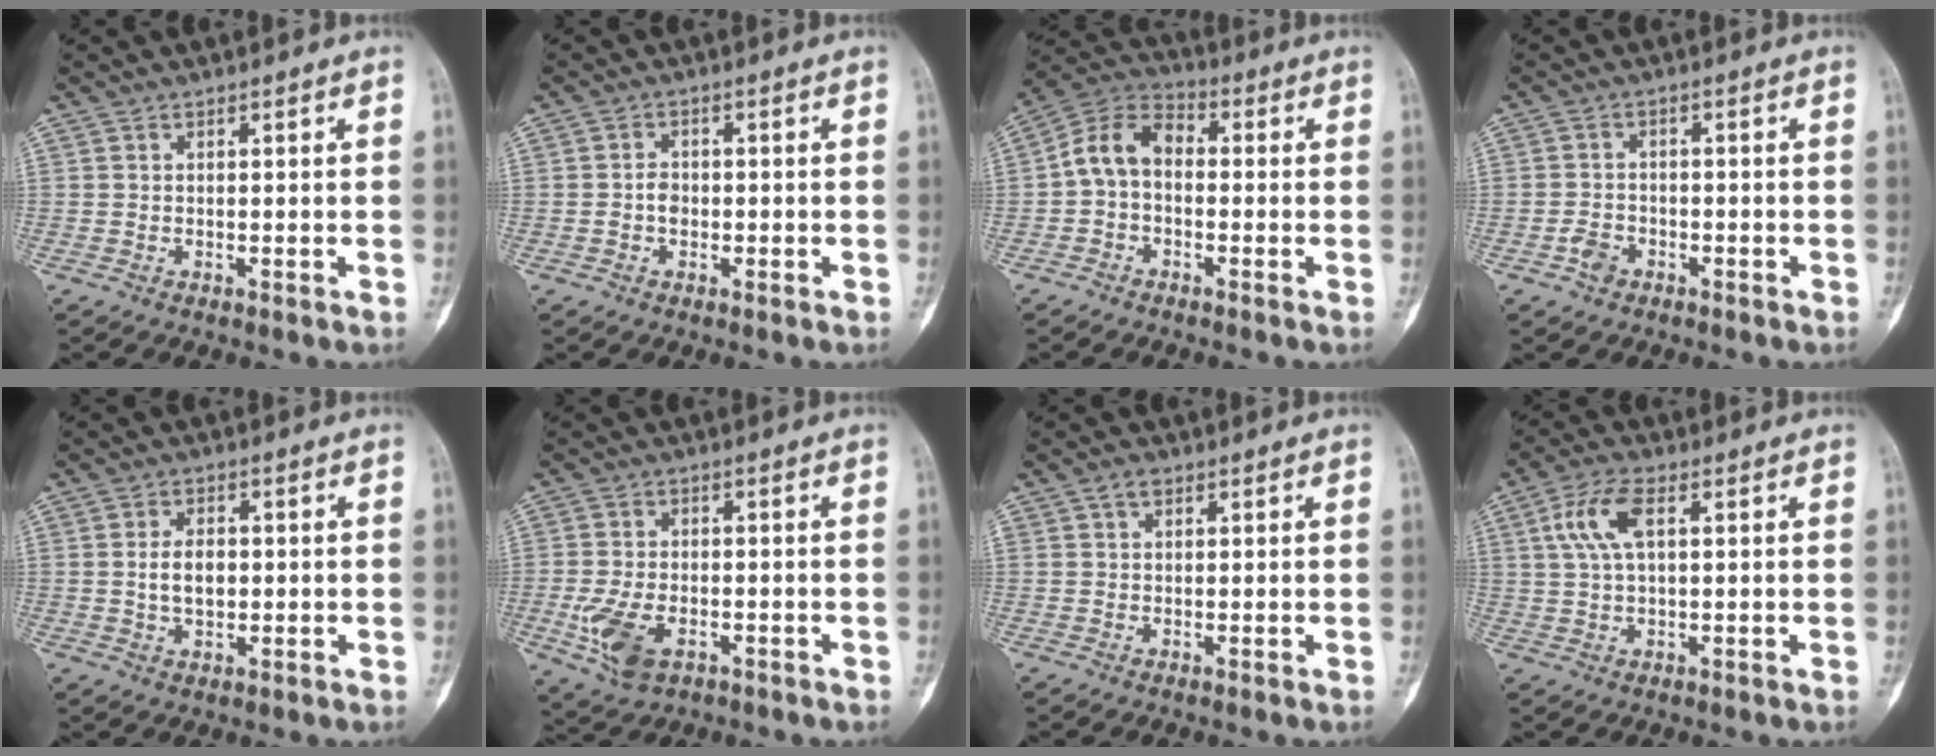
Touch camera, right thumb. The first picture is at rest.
{"total": 2.3, "force": [-0.6, 1.7, 1.5], "torque": [-0.017, 0.005, -0.014]}
{"total": 8.3, "force": [-0.6, 5.5, 6.1], "torque": [-0.101, 0.030, -0.029]}
{"total": 3.0, "force": [-1.7, 2.1, 1.3], "torque": [-0.020, 0.013, -0.029]}
{"total": 5.2, "force": [-0.1, 3.2, 4.0], "torque": [-0.063, 0.005, -0.001]}
{"total": 8.4, "force": [-3.0, 4.8, 6.3], "torque": [-0.132, 0.004, -0.047]}
{"total": 1.6, "force": [0.6, 1.1, 1.0], "torque": [-0.013, 0.007, 0.011]}
{"total": 7.4, "force": [2.1, 3.3, 6.2], "torque": [-0.135, 0.014, 0.040]}